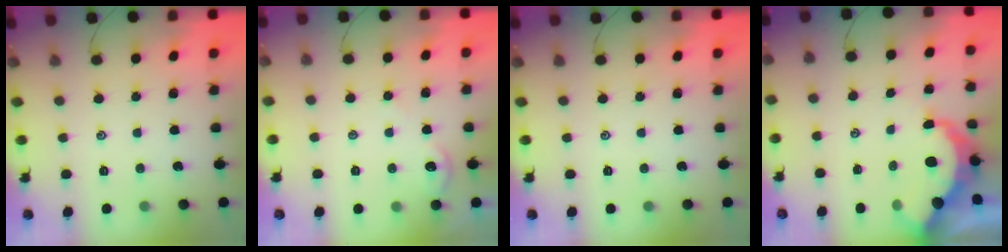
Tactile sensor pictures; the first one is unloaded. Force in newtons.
{"total": 1.3, "press": 1.2, "slide": 0.4}
{"total": 0.0}
{"total": 7.4, "press": 7.3, "slide": 0.8}